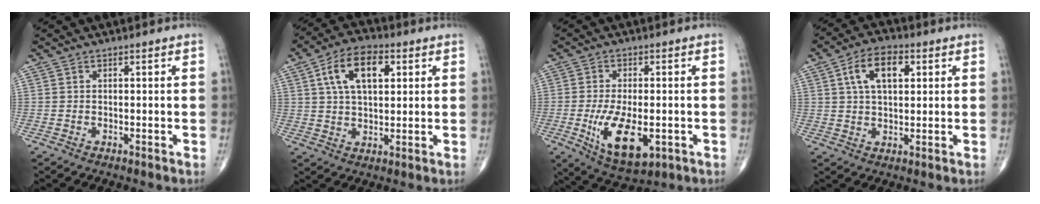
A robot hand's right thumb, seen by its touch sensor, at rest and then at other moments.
{"total": 11.6, "force": [3.7, 6.3, 9.0], "torque": [-0.146, 0.006, 0.060]}
{"total": 11.9, "force": [-3.0, 5.5, 10.1], "torque": [-0.173, -0.012, -0.038]}
{"total": 9.4, "force": [3.0, 5.1, 7.3], "torque": [-0.117, 0.006, 0.047]}